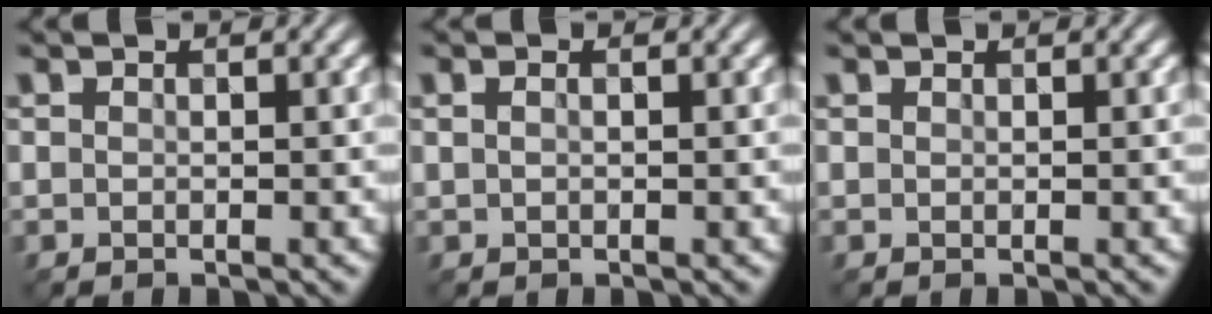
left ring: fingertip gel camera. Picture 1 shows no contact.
{"total": 1.2, "force": [0.5, 0.7, 0.8], "torque": [-0.016, -0.001, 0.002]}
{"total": 0.0}